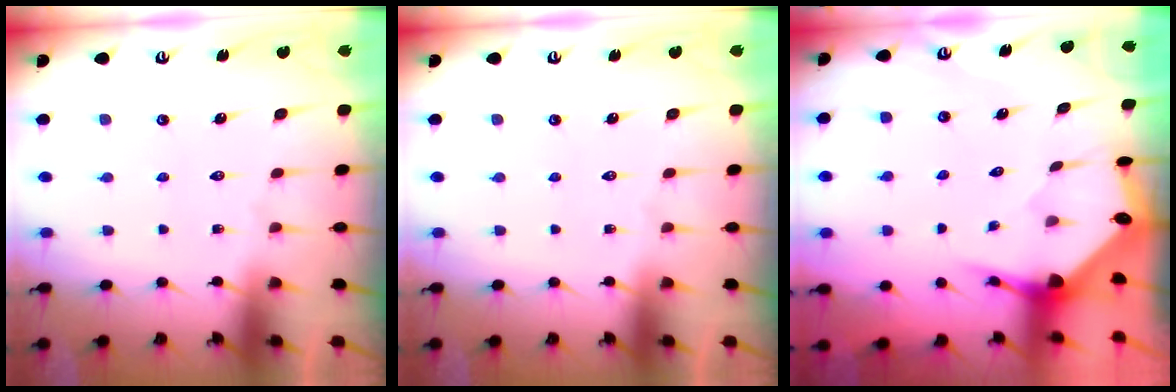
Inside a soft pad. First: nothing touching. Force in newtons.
{"total": 0.0}
{"total": 3.6, "press": 3.6, "slide": 0.4}